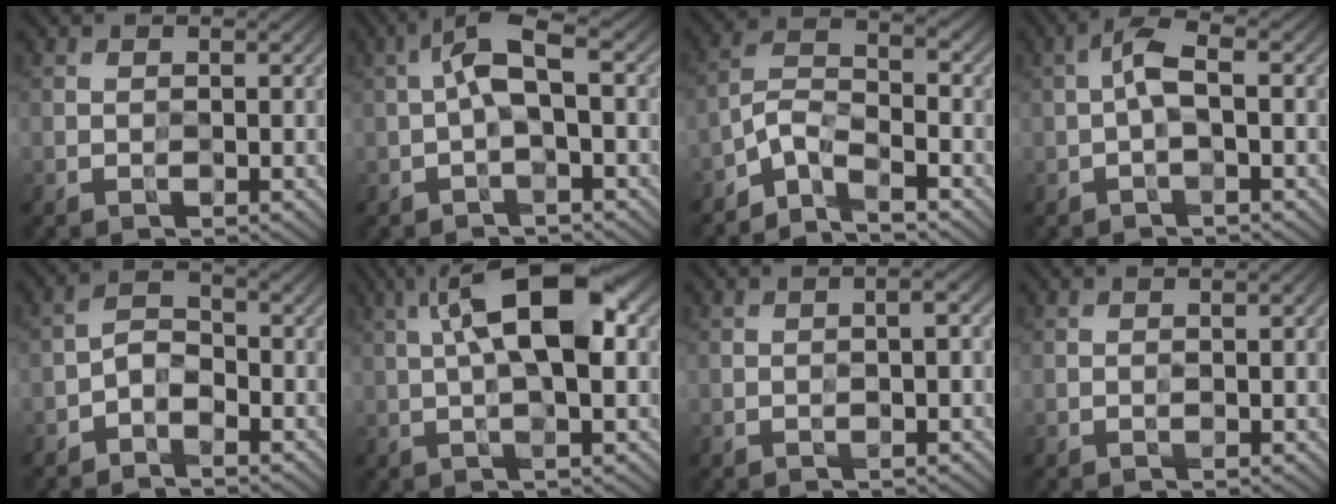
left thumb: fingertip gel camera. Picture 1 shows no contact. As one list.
[{"total": 5.1, "force": [0.1, 1.5, 4.9], "torque": [-0.101, 0.021, -0.011]}, {"total": 5.5, "force": [-4.3, 1.7, 2.9], "torque": [-0.058, 0.003, -0.098]}, {"total": 3.1, "force": [-0.1, 0.9, 3.0], "torque": [-0.066, 0.013, -0.011]}, {"total": 3.2, "force": [-2.0, 1.7, 1.8], "torque": [-0.032, 0.009, -0.049]}, {"total": 10.8, "force": [2.6, 3.4, 9.9], "torque": [-0.166, 0.018, 0.035]}, {"total": 1.9, "force": [0.0, 0.3, 1.9], "torque": [-0.029, 0.008, -0.002]}, {"total": 1.5, "force": [0.3, 0.2, 1.4], "torque": [-0.022, 0.002, 0.003]}]